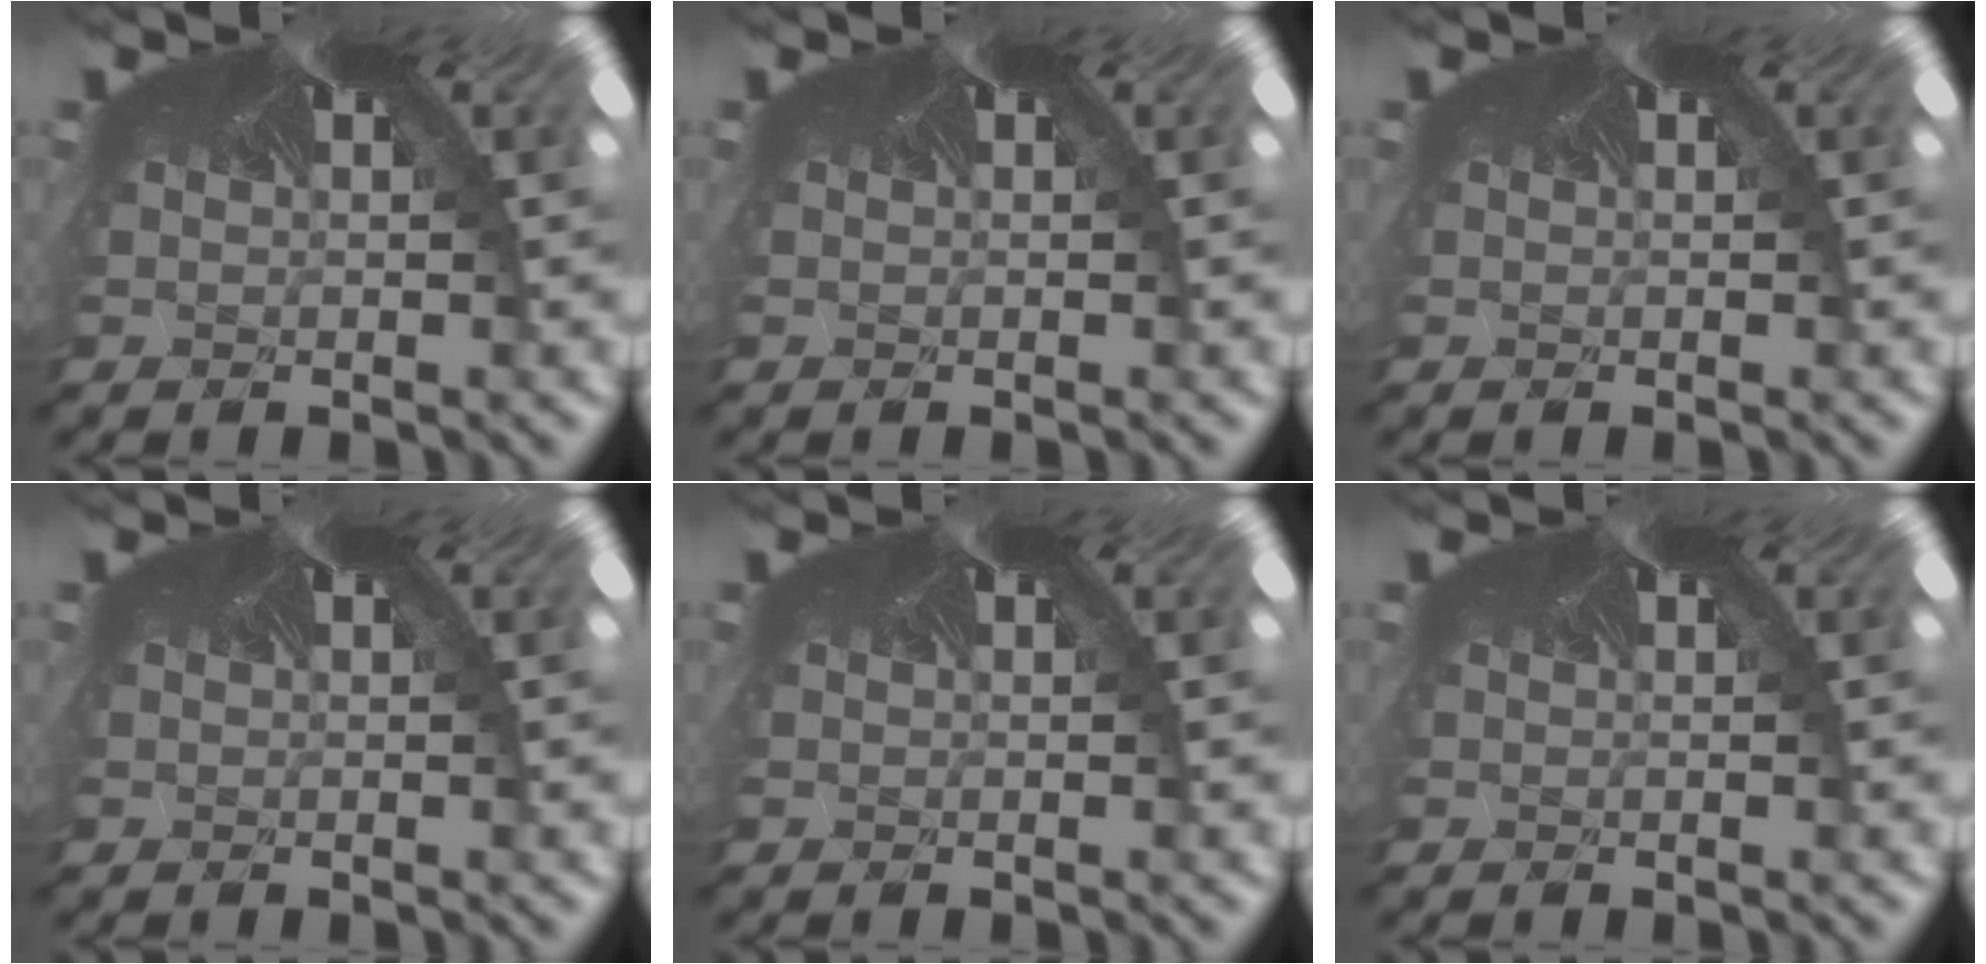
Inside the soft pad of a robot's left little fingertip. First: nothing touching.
{"total": 0.0}
{"total": 0.0}
{"total": 0.0}
{"total": 0.0}
{"total": 0.0}